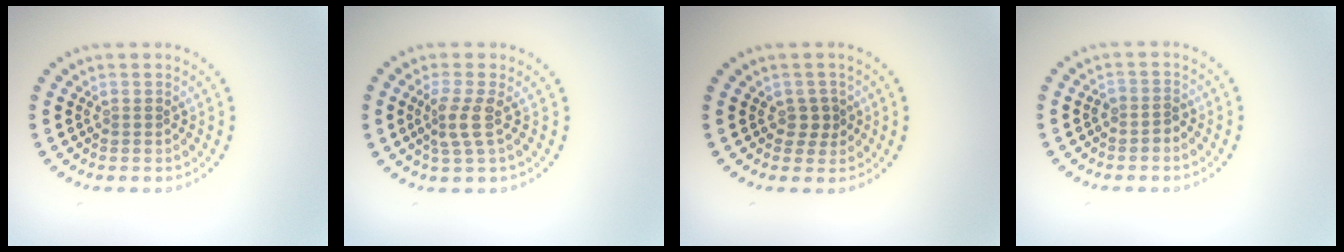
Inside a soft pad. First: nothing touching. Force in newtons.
{"total": 2.4, "press": 1.7, "slide": 1.7}
{"total": 1.5, "press": 1.3, "slide": 0.7}
{"total": 1.3, "press": 1.0, "slide": 0.8}